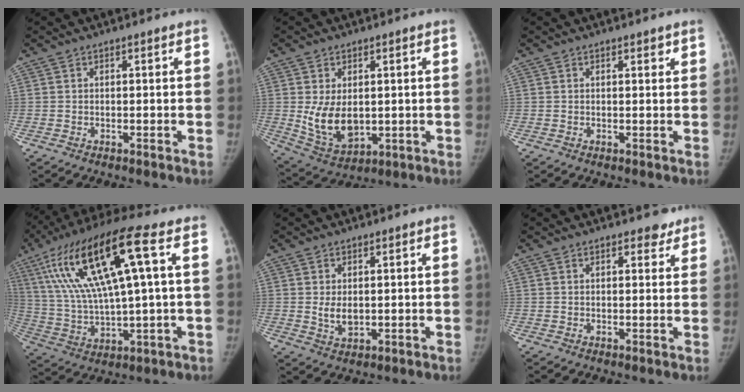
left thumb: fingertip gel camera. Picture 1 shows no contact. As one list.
[{"total": 9.9, "force": [0.2, 6.4, 7.5], "torque": [-0.118, -0.015, 0.025]}, {"total": 0.9, "force": [0.7, 0.4, 0.5], "torque": [-0.002, -0.003, 0.007]}, {"total": 22.2, "force": [6.7, 5.1, 20.5], "torque": [-0.414, 0.013, 0.122]}, {"total": 3.9, "force": [0.3, 2.4, 3.0], "torque": [-0.047, -0.010, 0.012]}, {"total": 2.9, "force": [2.2, 1.5, 1.1], "torque": [0.007, -0.011, 0.026]}]